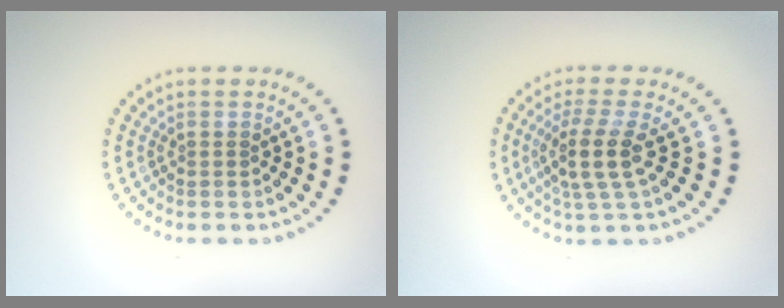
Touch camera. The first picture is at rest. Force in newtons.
{"total": 3.5, "press": 2.7, "slide": 2.2}